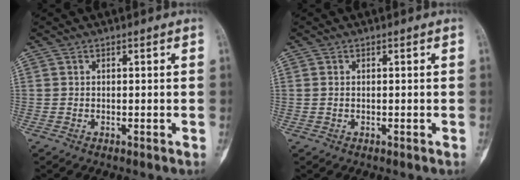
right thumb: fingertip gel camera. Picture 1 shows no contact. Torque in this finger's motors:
{"motor_torque": [0.07, 0.19, -0.17, -0.01, -0.06]}